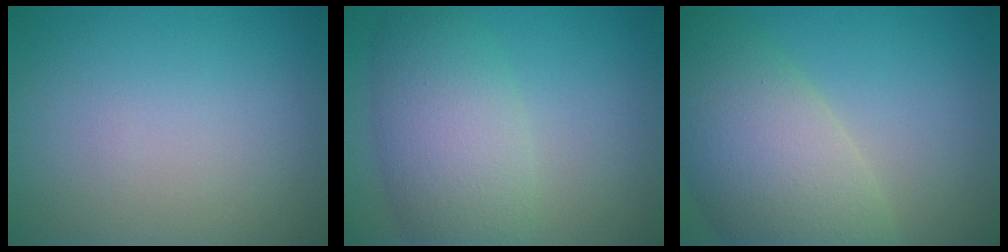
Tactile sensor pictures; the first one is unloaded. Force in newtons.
{"total": 6.7, "press": 6.7, "slide": 0.2}
{"total": 9.6, "press": 9.5, "slide": 0.7}